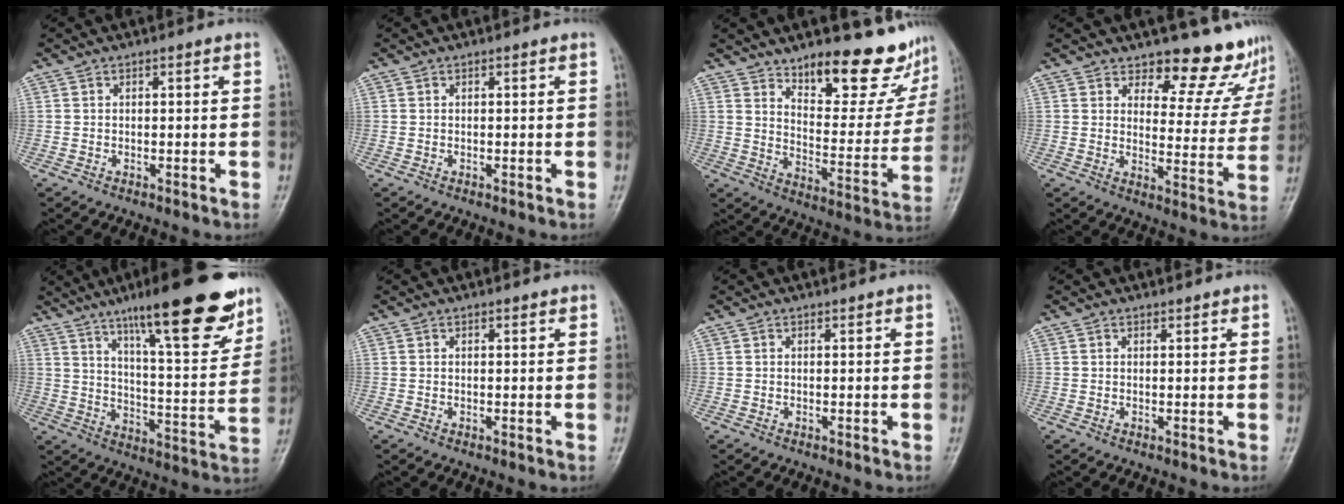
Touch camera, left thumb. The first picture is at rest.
{"total": 0.0}
{"total": 18.2, "force": [13.9, 6.2, 10.0], "torque": [-0.088, -0.109, 0.201]}
{"total": 12.3, "force": [11.3, 4.3, 2.6], "torque": [0.010, -0.110, 0.129]}
{"total": 22.9, "force": [14.8, 5.1, 16.8], "torque": [-0.217, -0.061, 0.228]}
{"total": 0.7, "force": [0.6, 0.2, 0.4], "torque": [-0.008, -0.003, 0.008]}
{"total": 0.0}
{"total": 0.6, "force": [0.6, 0.2, 0.0], "torque": [-0.004, -0.006, 0.009]}